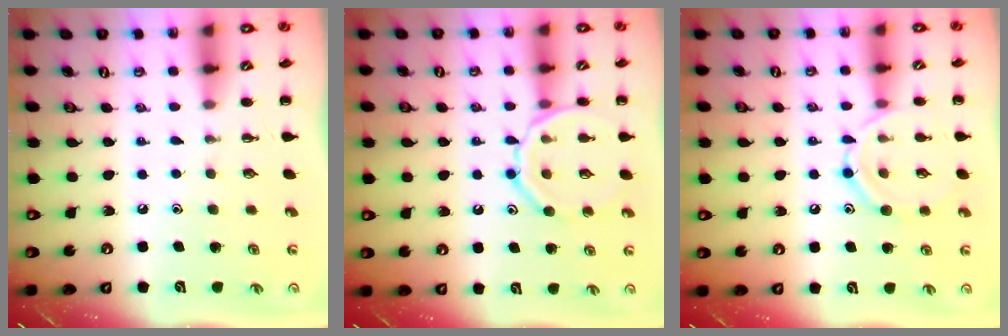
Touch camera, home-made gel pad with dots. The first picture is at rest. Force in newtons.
{"total": 13.1, "press": 13.0, "slide": 1.4}
{"total": 11.2, "press": 11.2, "slide": 0.8}